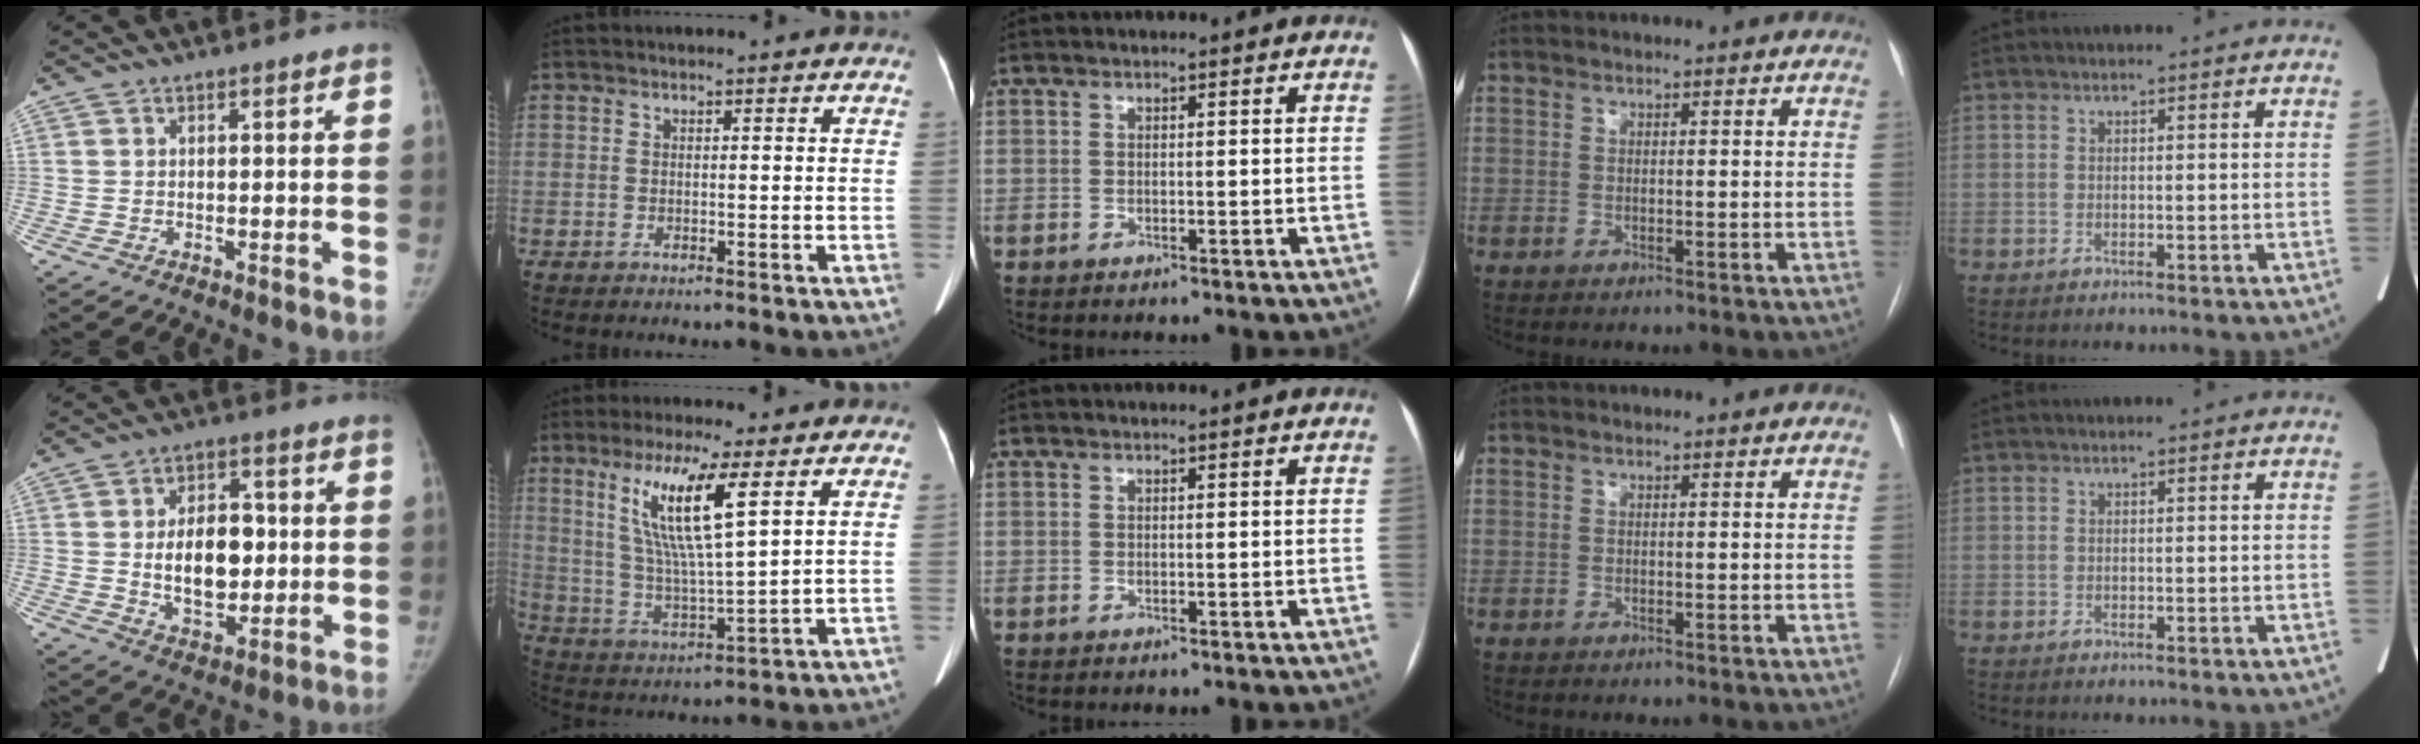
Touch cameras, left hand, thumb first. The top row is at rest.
{"thumb": {"total": 12.0, "force": [0.1, 7.6, 9.2], "torque": [-0.113, 0.003, 0.009]}, "index": {"total": 11.6, "force": [5.0, 0.7, 10.4], "torque": [-0.214, -0.004, 0.097]}}